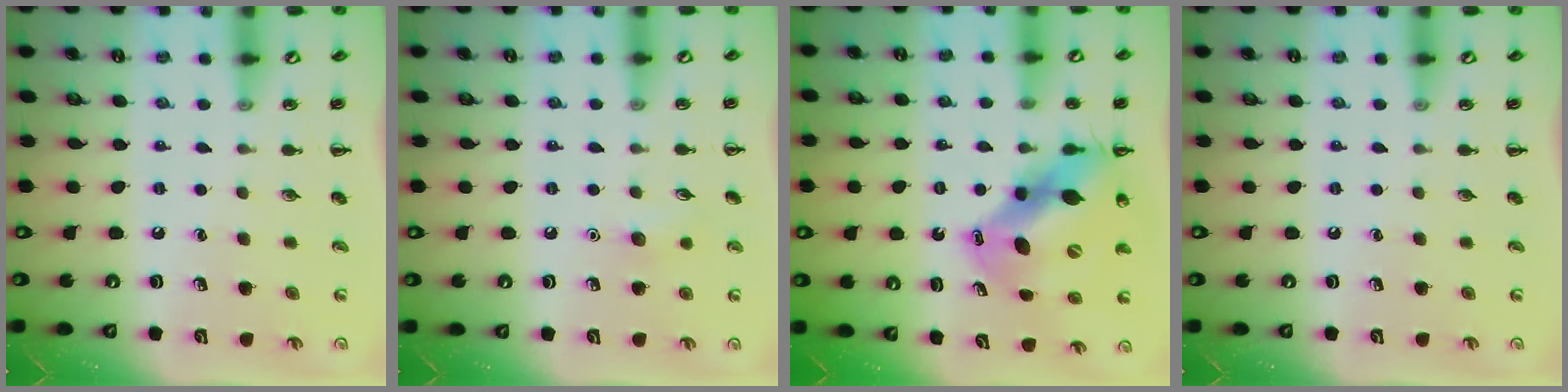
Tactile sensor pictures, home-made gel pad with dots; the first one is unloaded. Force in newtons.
{"total": 5.9, "press": 5.7, "slide": 1.5}
{"total": 14.0, "press": 13.4, "slide": 4.0}
{"total": 0.0}